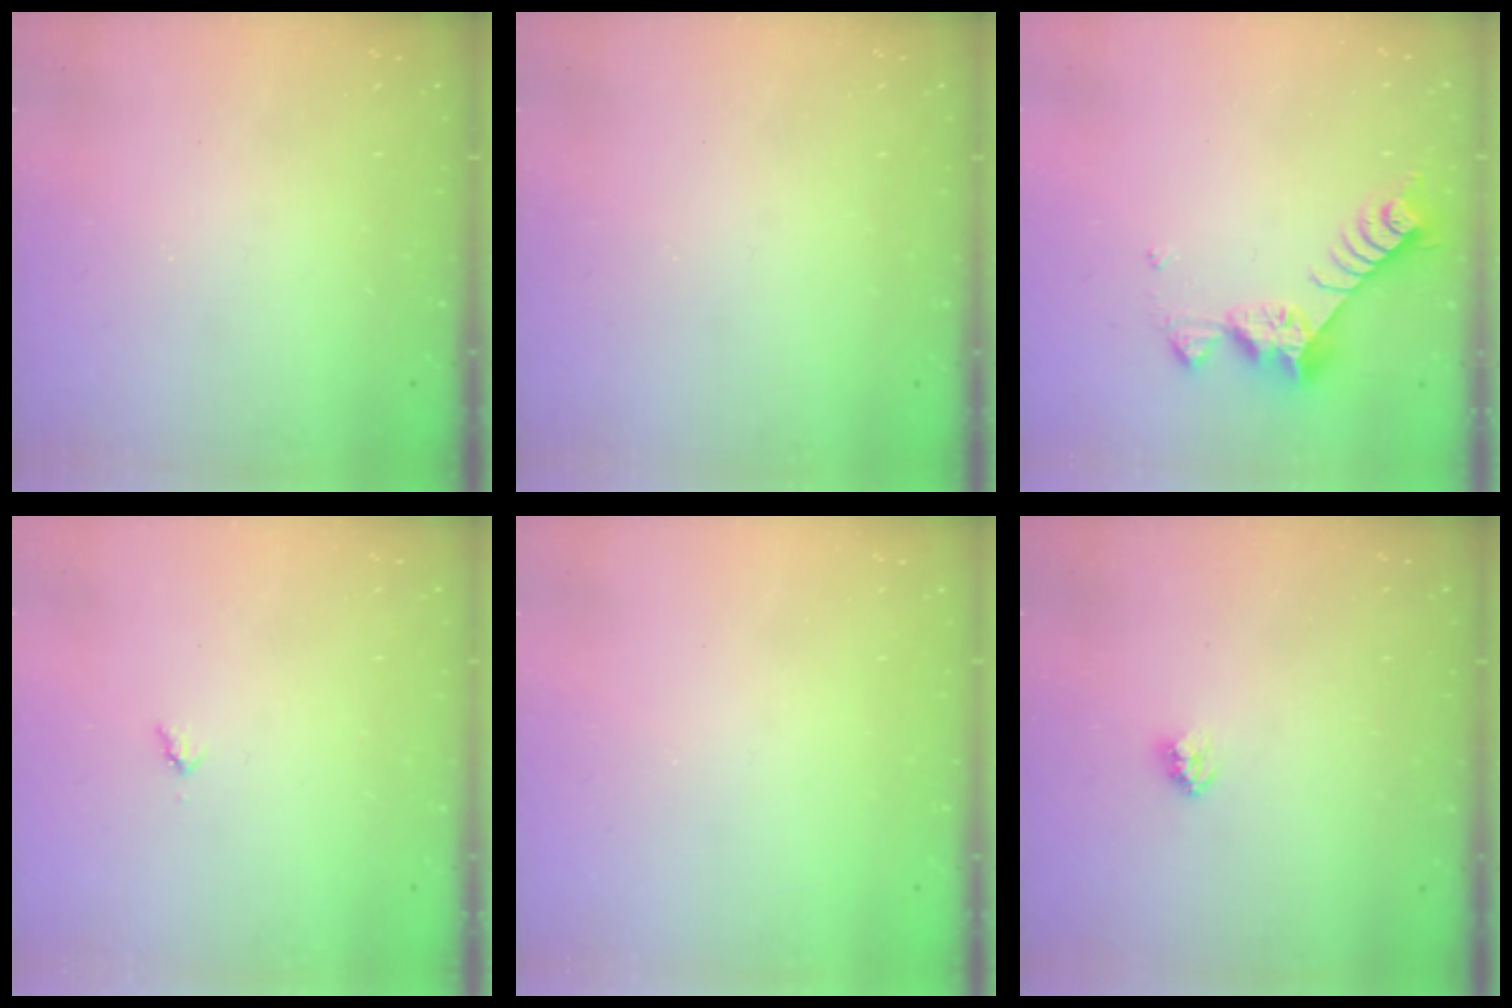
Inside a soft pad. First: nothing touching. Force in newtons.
{"total": 0.0}
{"total": 8.3, "press": 8.3, "slide": 0.5}
{"total": 3.0, "press": 3.0, "slide": 0.3}
{"total": 0.0}
{"total": 2.4, "press": 2.4, "slide": 0.1}